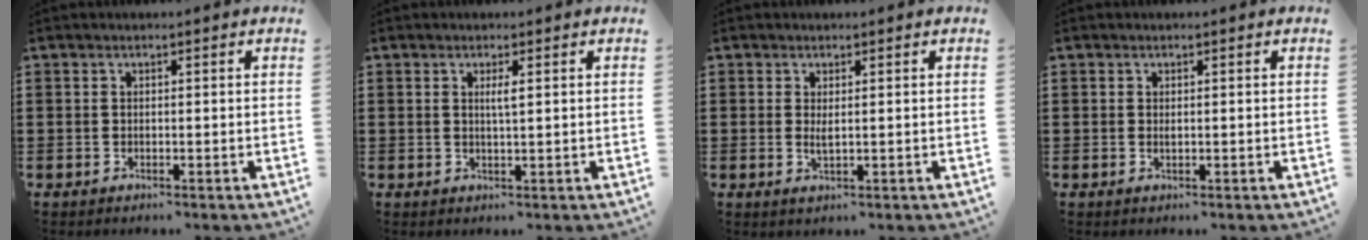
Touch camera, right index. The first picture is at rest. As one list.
[{"total": 1.7, "force": [0.5, 0.2, 1.6], "torque": [-0.031, 0.002, 0.007]}, {"total": 1.7, "force": [0.3, 0.3, 1.6], "torque": [-0.032, -0.002, 0.006]}, {"total": 0.5, "force": [0.1, 0.1, 0.5], "torque": [-0.011, -0.002, 0.003]}]